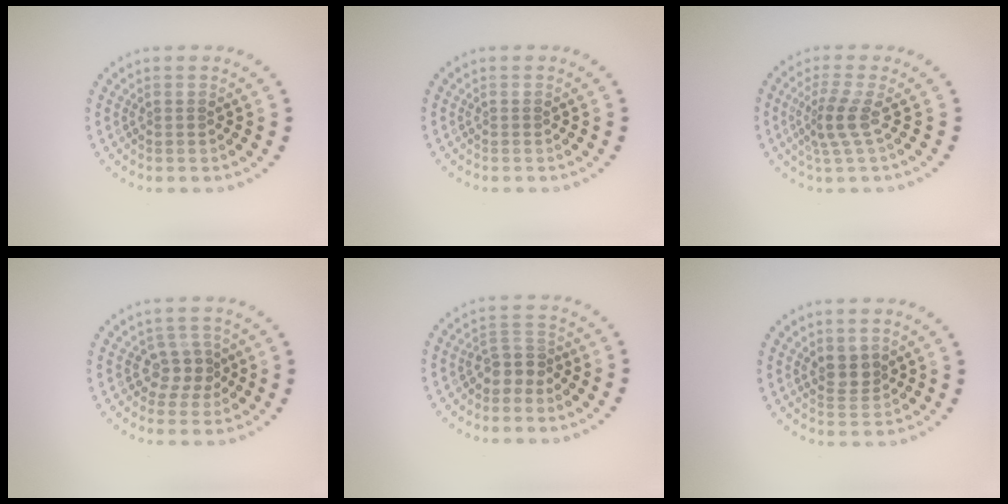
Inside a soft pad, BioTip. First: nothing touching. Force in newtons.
{"total": 0.0}
{"total": 2.5, "press": 1.9, "slide": 1.7}
{"total": 2.2, "press": 1.8, "slide": 1.3}
{"total": 2.1, "press": 1.6, "slide": 1.5}
{"total": 1.9, "press": 1.7, "slide": 0.9}